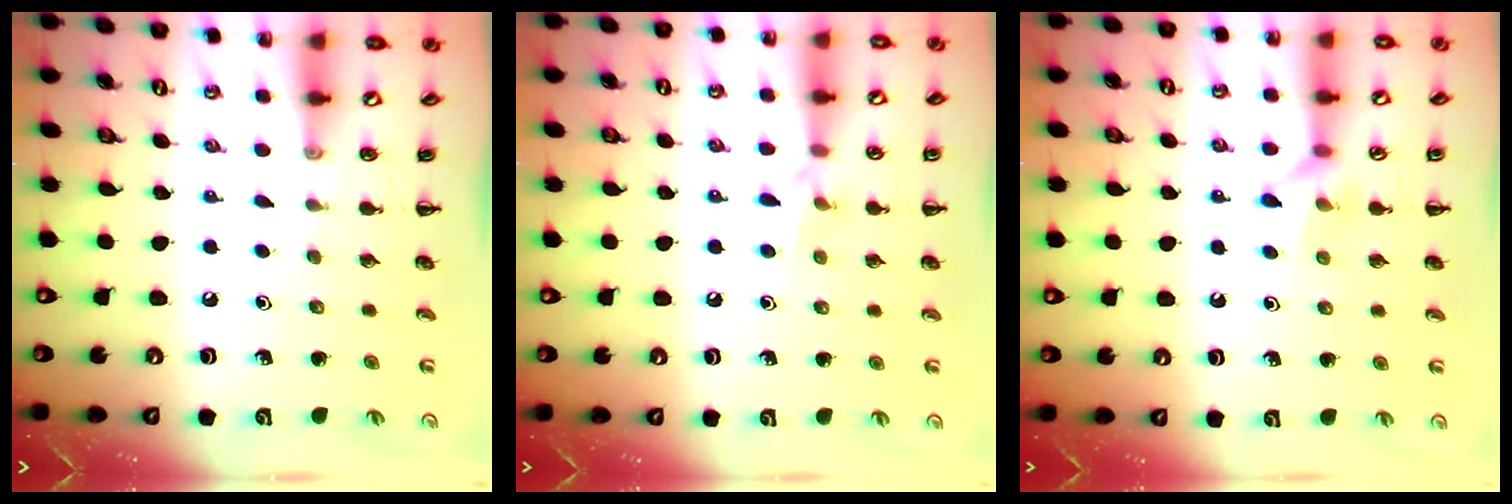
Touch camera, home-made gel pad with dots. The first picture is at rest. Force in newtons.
{"total": 6.4, "press": 6.2, "slide": 1.6}
{"total": 7.4, "press": 7.4, "slide": 0.3}